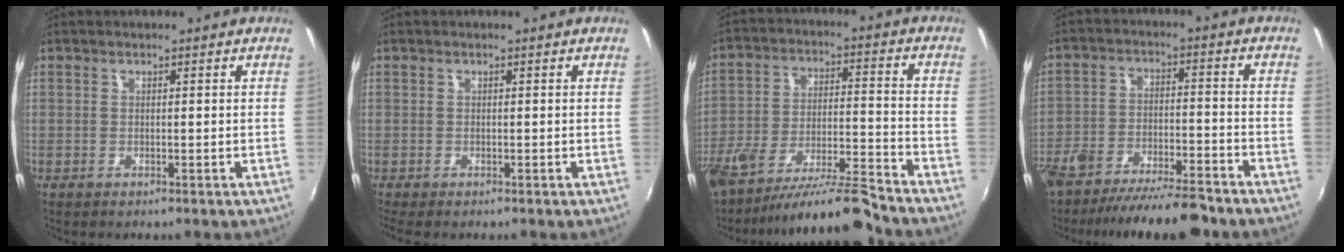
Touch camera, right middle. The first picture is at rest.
{"total": 1.2, "force": [-0.8, 0.4, 0.8], "torque": [-0.019, -0.005, -0.012]}
{"total": 15.7, "force": [-13.3, 1.6, 8.1], "torque": [-0.163, -0.026, -0.225]}
{"total": 15.8, "force": [-13.0, 3.9, 8.2], "torque": [-0.173, -0.027, -0.204]}